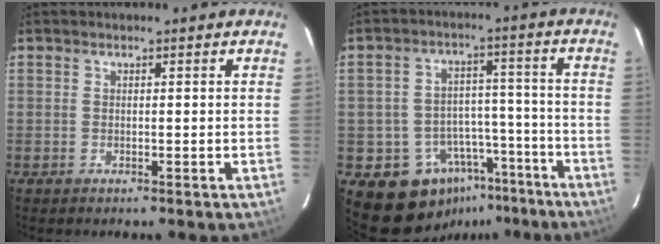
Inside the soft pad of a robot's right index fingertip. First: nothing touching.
{"total": 14.0, "force": [-9.7, 9.8, 2.6], "torque": [-0.057, 0.053, -0.118]}